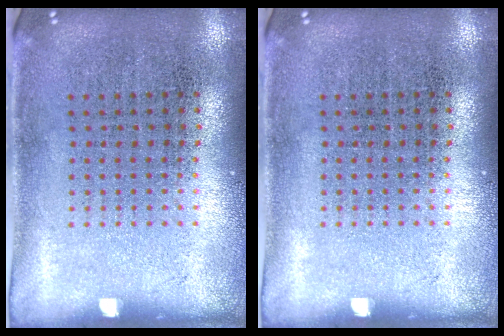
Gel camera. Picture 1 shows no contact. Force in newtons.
{"total": 0.0}